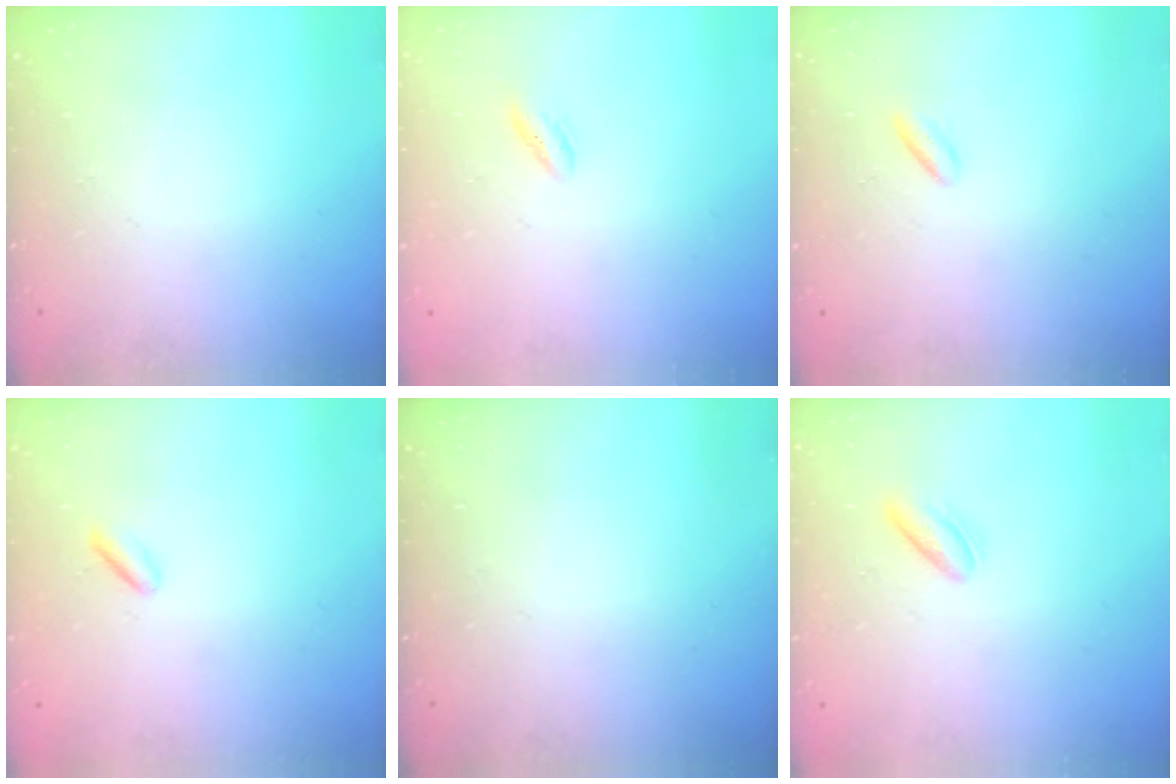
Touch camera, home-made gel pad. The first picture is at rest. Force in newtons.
{"total": 1.8, "press": 1.6, "slide": 0.8}
{"total": 1.8, "press": 1.6, "slide": 0.9}
{"total": 1.1, "press": 0.9, "slide": 0.7}
{"total": 0.0}
{"total": 2.4, "press": 2.2, "slide": 0.9}